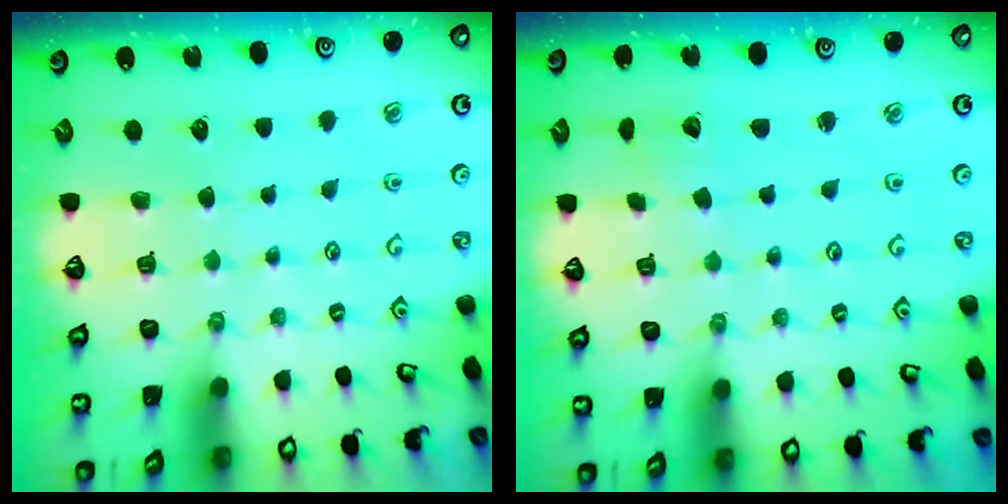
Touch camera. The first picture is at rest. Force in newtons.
{"total": 2.6, "press": 2.6, "slide": 0.3}